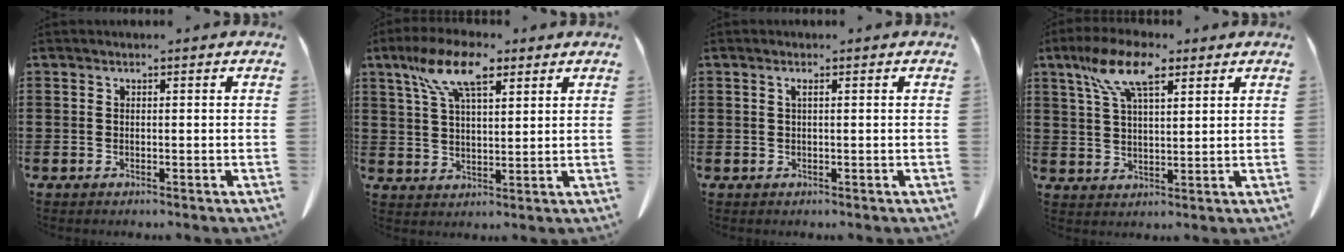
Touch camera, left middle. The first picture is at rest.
{"total": 10.0, "force": [6.0, 3.6, 7.1], "torque": [-0.154, 0.005, 0.109]}
{"total": 0.8, "force": [0.2, 0.2, 0.8], "torque": [-0.017, 0.001, 0.004]}
{"total": 9.3, "force": [5.6, 3.3, 6.7], "torque": [-0.146, 0.005, 0.101]}